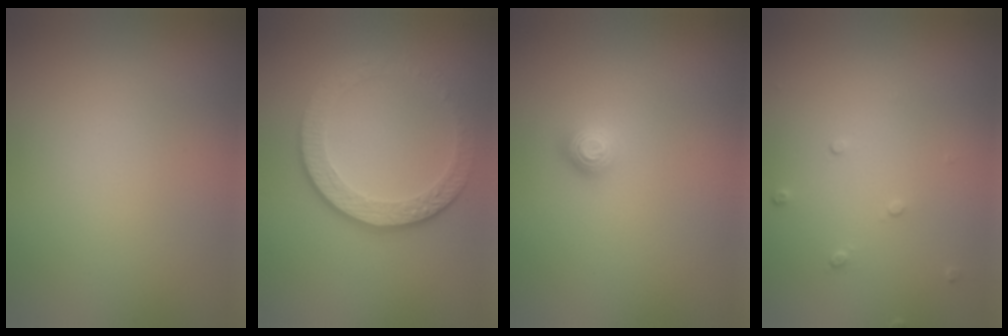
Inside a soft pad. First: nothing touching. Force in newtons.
{"total": 4.4, "press": 3.2, "slide": 2.9}
{"total": 1.1, "press": 1.1, "slide": 0.3}
{"total": 0.7, "press": 0.5, "slide": 0.5}